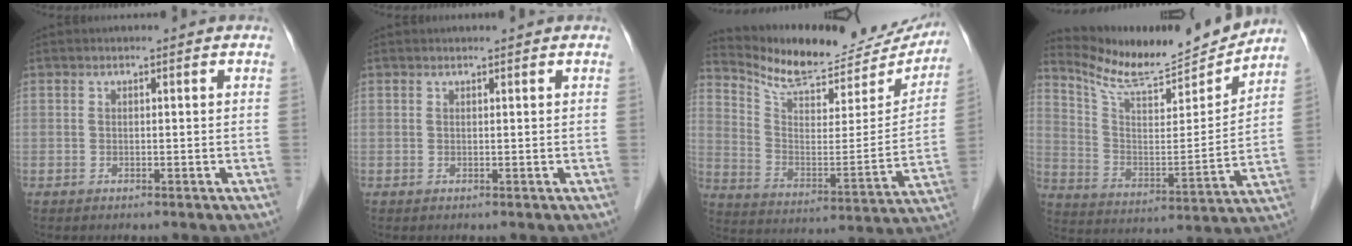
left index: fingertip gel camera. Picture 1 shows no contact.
{"total": 0.9, "force": [0.9, 0.0, 0.2], "torque": [-0.005, 0.009, 0.014]}
{"total": 21.4, "force": [20.0, 5.7, 5.1], "torque": [-0.080, -0.045, 0.285]}
{"total": 15.5, "force": [15.0, 0.8, 3.9], "torque": [-0.084, -0.028, 0.250]}